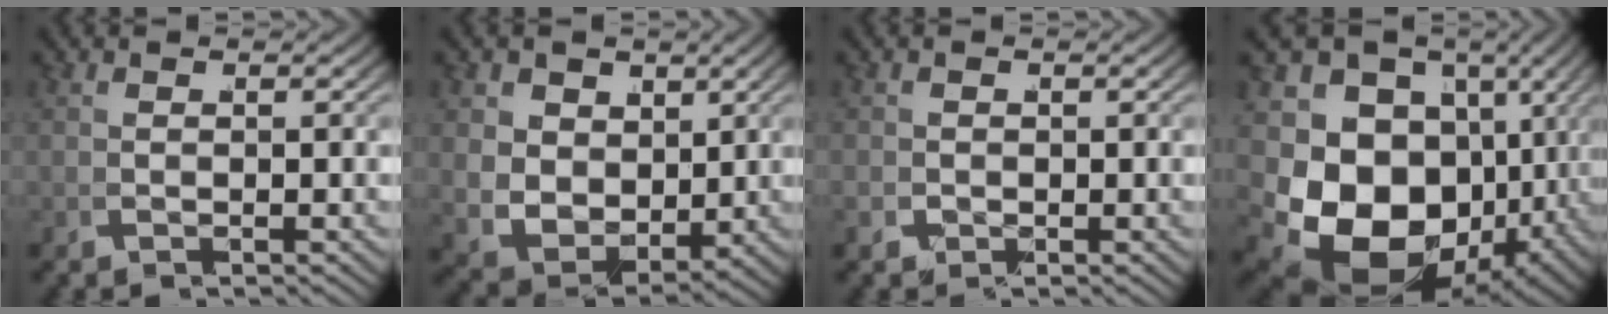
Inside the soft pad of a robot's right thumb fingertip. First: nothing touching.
{"total": 8.5, "force": [1.3, 6.7, 5.2], "torque": [-0.140, -0.060, 0.044]}
{"total": 1.3, "force": [-0.2, 1.3, 0.1], "torque": [-0.010, -0.002, -0.004]}
{"total": 20.1, "force": [-1.0, 15.1, 13.2], "torque": [-0.265, -0.074, 0.008]}